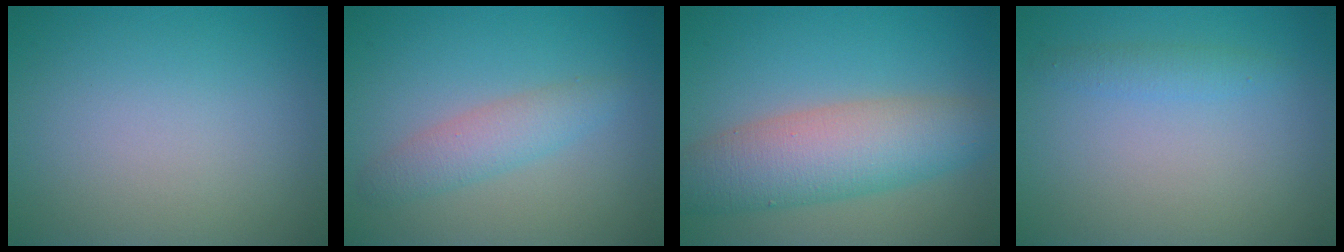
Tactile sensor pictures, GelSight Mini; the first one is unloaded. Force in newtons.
{"total": 2.6, "press": 2.6, "slide": 0.1}
{"total": 7.0, "press": 7.0, "slide": 0.2}
{"total": 1.3, "press": 1.3, "slide": 0.0}